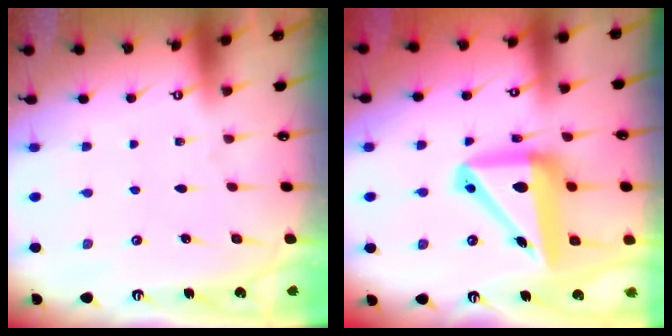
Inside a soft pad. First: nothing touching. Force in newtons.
{"total": 16.4, "press": 16.2, "slide": 2.7}